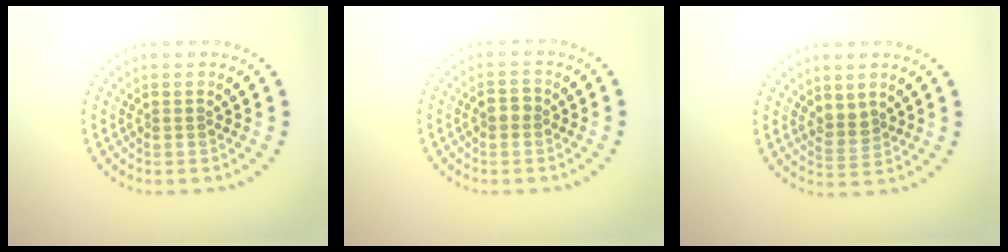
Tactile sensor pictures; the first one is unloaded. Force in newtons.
{"total": 1.5, "press": 1.5, "slide": 0.2}
{"total": 1.9, "press": 1.6, "slide": 1.0}